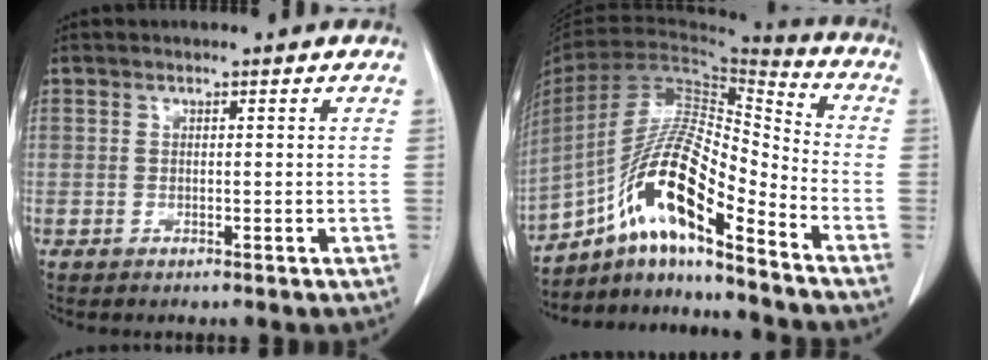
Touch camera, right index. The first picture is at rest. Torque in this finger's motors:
{"motor_torque": [1.19, -0.95, 0.58, 0.21]}